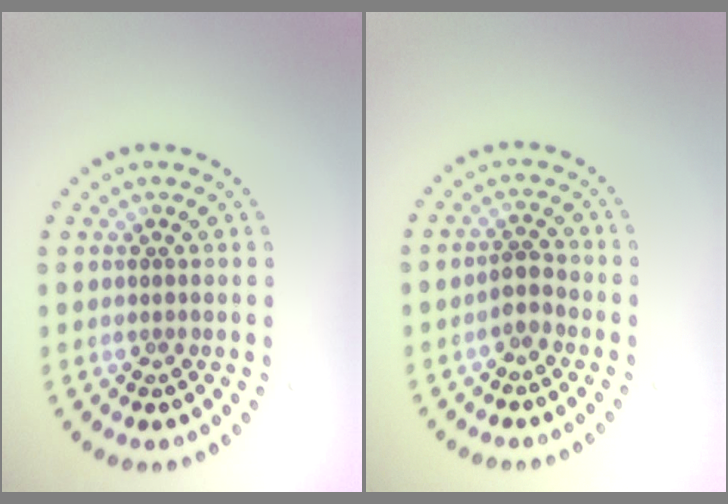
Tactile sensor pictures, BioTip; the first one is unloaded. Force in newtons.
{"total": 1.8, "press": 1.4, "slide": 1.1}